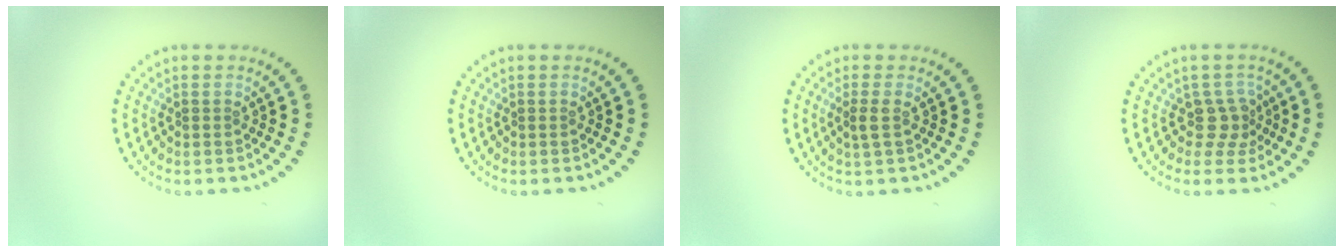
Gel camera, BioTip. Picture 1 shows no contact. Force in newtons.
{"total": 0.0}
{"total": 1.3, "press": 1.1, "slide": 0.7}
{"total": 2.2, "press": 1.6, "slide": 1.5}